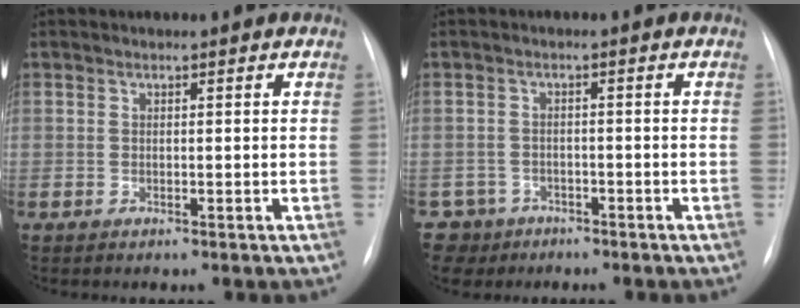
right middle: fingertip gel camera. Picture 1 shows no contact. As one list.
[{"total": 4.3, "force": [-3.0, 3.0, -0.8], "torque": [0.017, 0.007, -0.052]}]